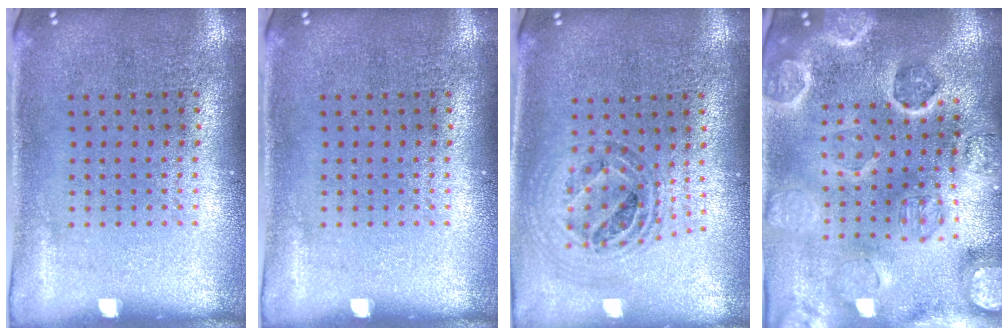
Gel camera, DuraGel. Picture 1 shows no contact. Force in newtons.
{"total": 0.0}
{"total": 1.0, "press": 1.0, "slide": 0.3}
{"total": 3.4, "press": 3.3, "slide": 0.7}